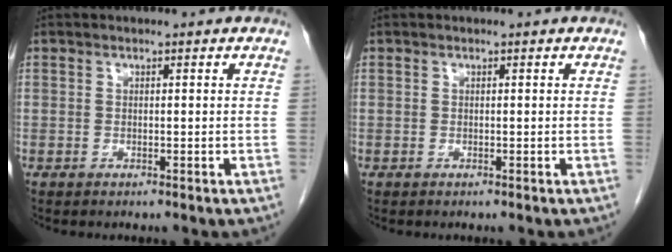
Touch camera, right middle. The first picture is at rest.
{"total": 0.0}